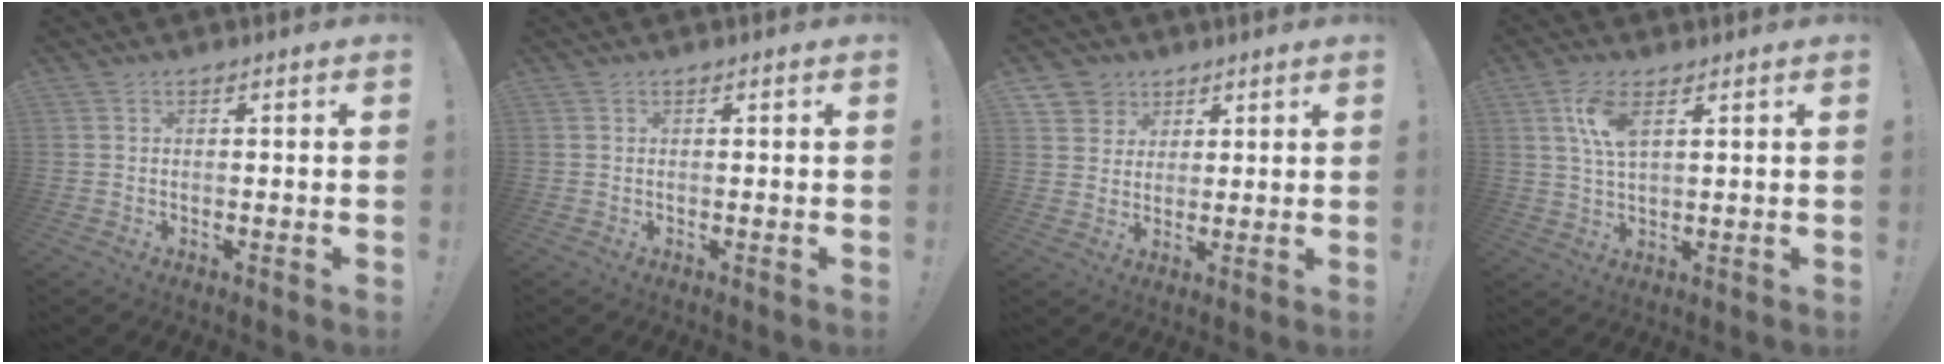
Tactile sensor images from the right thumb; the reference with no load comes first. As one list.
[{"total": 0.0}, {"total": 6.2, "force": [3.3, 5.3, 0.4], "torque": [-0.001, -0.027, 0.064]}, {"total": 7.5, "force": [3.3, 3.0, 6.0], "torque": [-0.114, -0.007, 0.056]}]